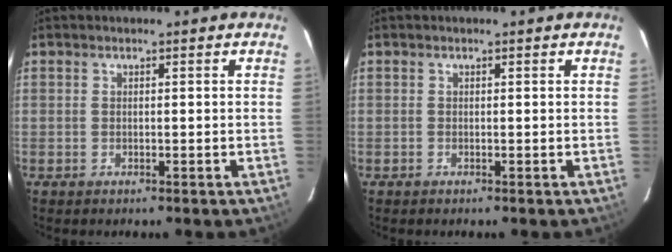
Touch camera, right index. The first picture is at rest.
{"total": 0.0}